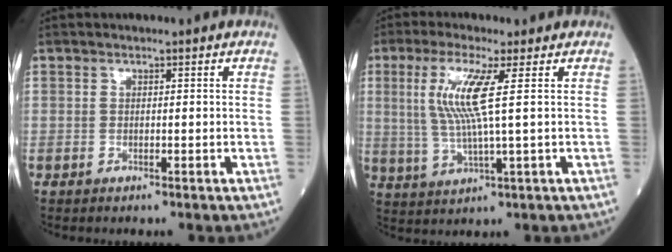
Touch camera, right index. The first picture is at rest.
{"total": 8.1, "force": [2.0, -0.4, 7.9], "torque": [-0.175, -0.002, 0.039]}